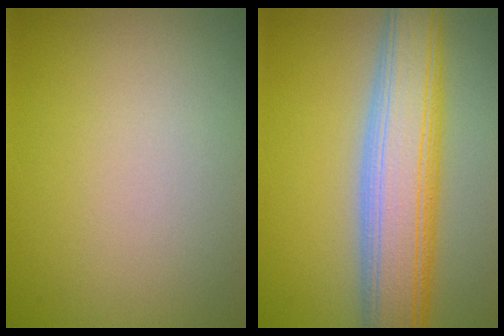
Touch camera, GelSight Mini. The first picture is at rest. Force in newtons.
{"total": 9.1, "press": 9.0, "slide": 0.6}